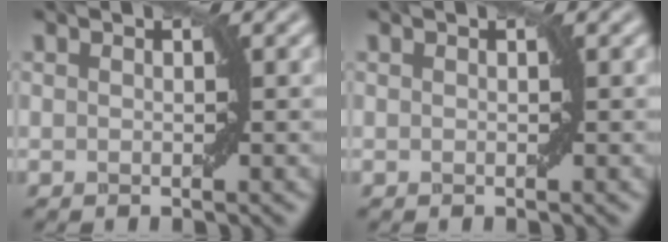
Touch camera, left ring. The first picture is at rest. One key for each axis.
{"total": 0.0}